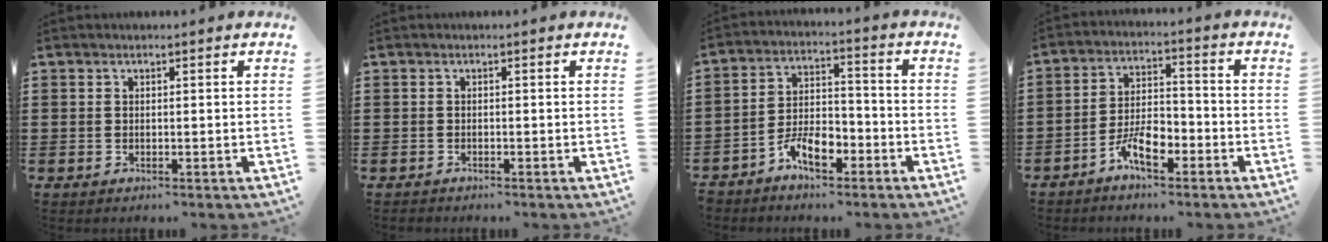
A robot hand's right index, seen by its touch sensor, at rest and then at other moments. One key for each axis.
{"total": 0.6, "fx": -0.6, "fy": 0.1, "fz": -0.1, "tx": 0.000, "ty": 0.001, "tz": -0.013}
{"total": 6.2, "fx": -4.1, "fy": 2.8, "fz": 3.7, "tx": -0.075, "ty": 0.013, "tz": -0.080}
{"total": 6.4, "fx": -3.8, "fy": 2.7, "fz": 4.5, "tx": -0.092, "ty": 0.006, "tz": -0.074}